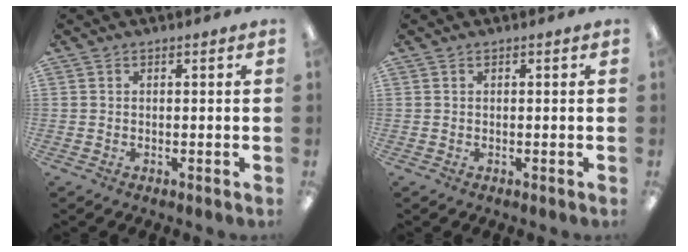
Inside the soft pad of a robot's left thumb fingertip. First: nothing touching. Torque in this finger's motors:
{"motor_torque": [0.00, 0.00, 0.03, -0.03, 0.00]}